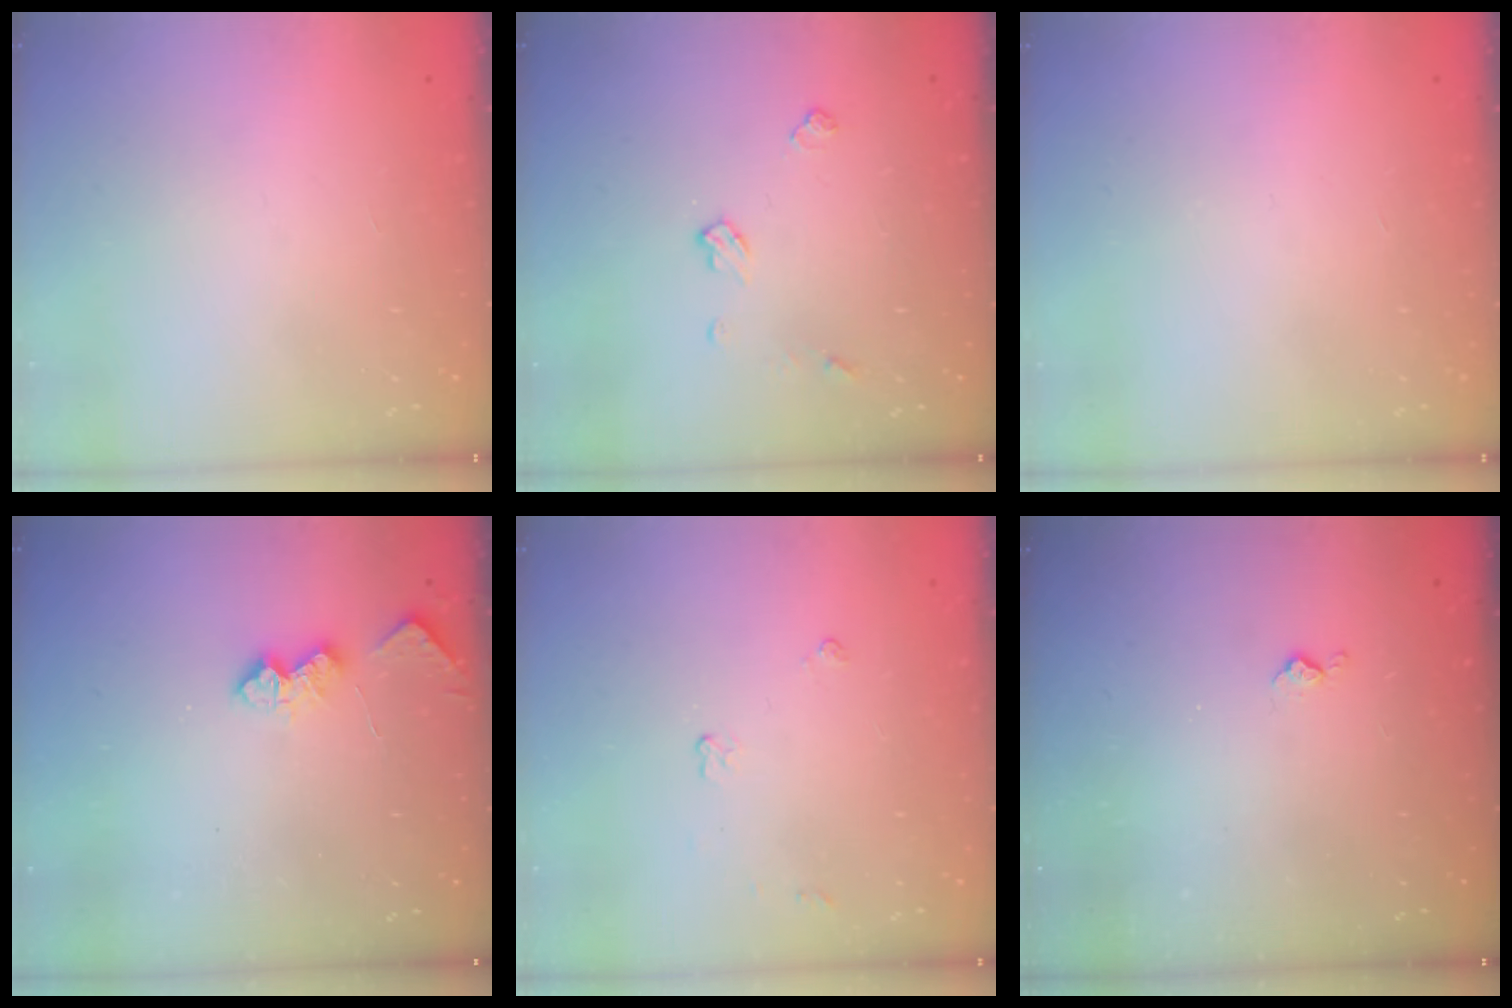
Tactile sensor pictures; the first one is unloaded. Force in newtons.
{"total": 6.0, "press": 6.0, "slide": 0.1}
{"total": 0.0}
{"total": 6.2, "press": 6.1, "slide": 0.7}
{"total": 3.7, "press": 3.7, "slide": 0.6}
{"total": 3.6, "press": 3.6, "slide": 0.5}